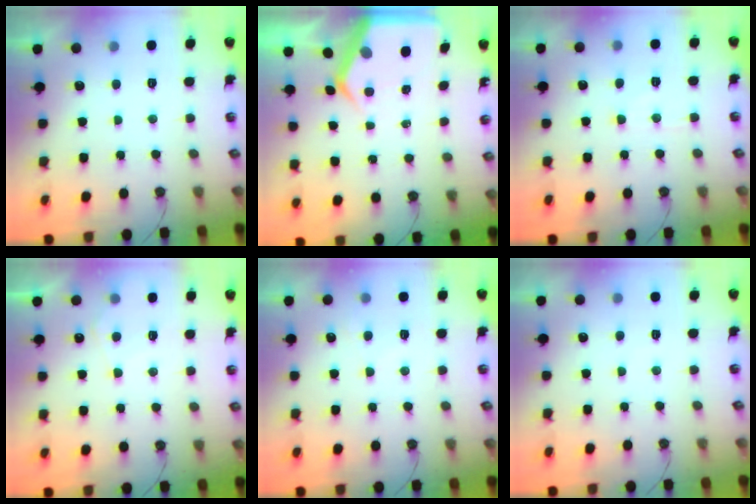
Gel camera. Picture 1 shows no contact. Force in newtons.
{"total": 6.3, "press": 6.3, "slide": 0.6}
{"total": 5.2, "press": 5.1, "slide": 0.9}
{"total": 6.3, "press": 6.2, "slide": 0.7}
{"total": 3.8, "press": 3.8, "slide": 0.5}
{"total": 1.9, "press": 1.9, "slide": 0.3}